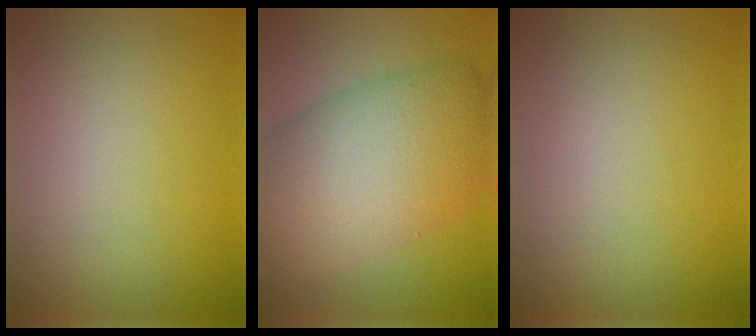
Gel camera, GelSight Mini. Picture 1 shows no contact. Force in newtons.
{"total": 12.2, "press": 12.1, "slide": 0.8}
{"total": 0.0}